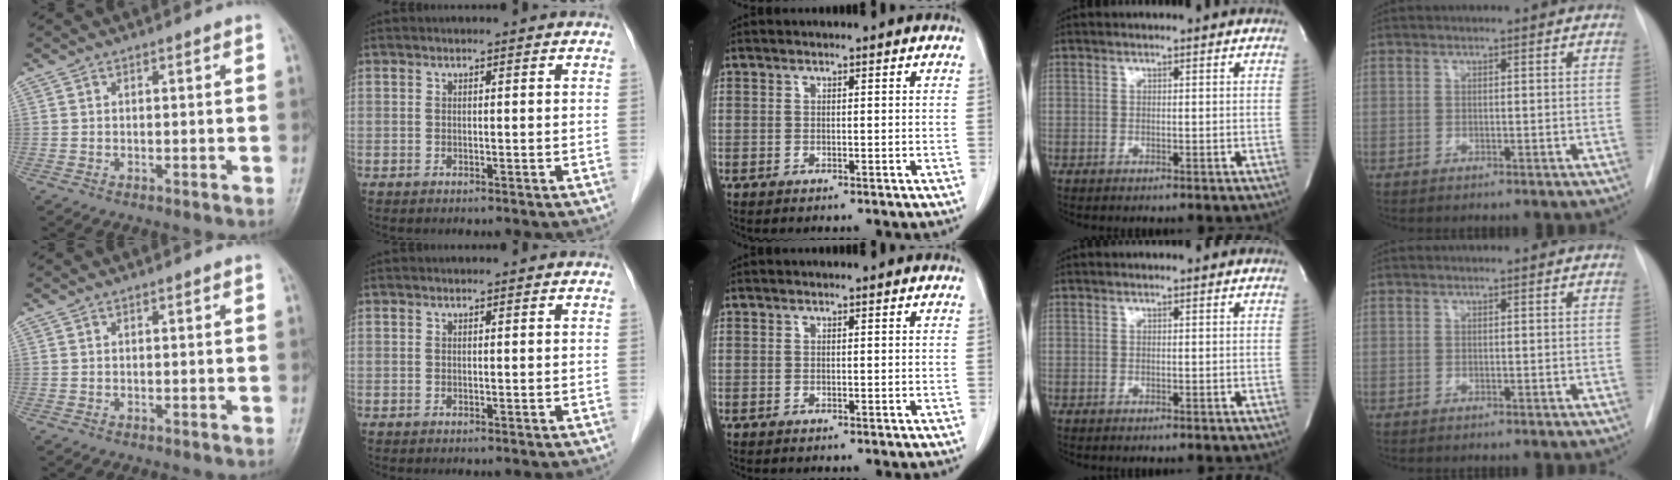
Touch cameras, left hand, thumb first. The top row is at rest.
{}